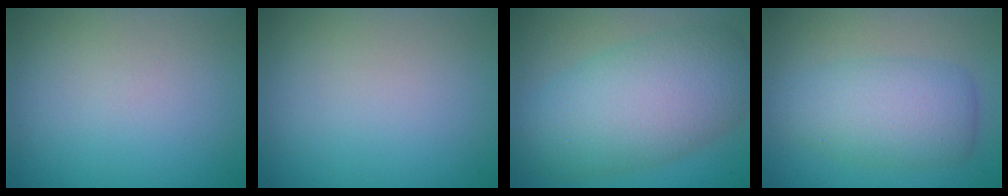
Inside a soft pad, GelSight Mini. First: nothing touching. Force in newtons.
{"total": 0.0}
{"total": 8.5, "press": 8.5, "slide": 0.3}
{"total": 5.0, "press": 5.0, "slide": 0.1}